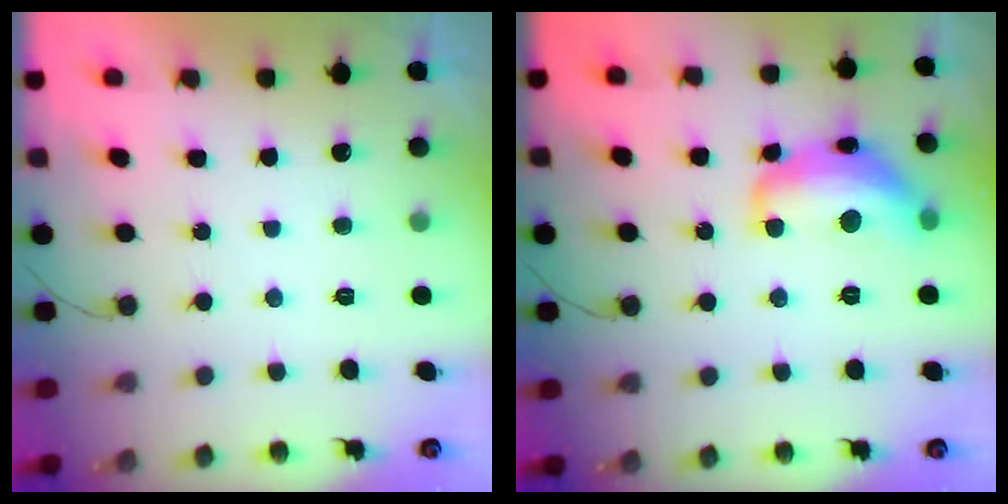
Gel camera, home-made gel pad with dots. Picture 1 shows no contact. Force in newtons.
{"total": 14.0, "press": 14.0, "slide": 0.8}